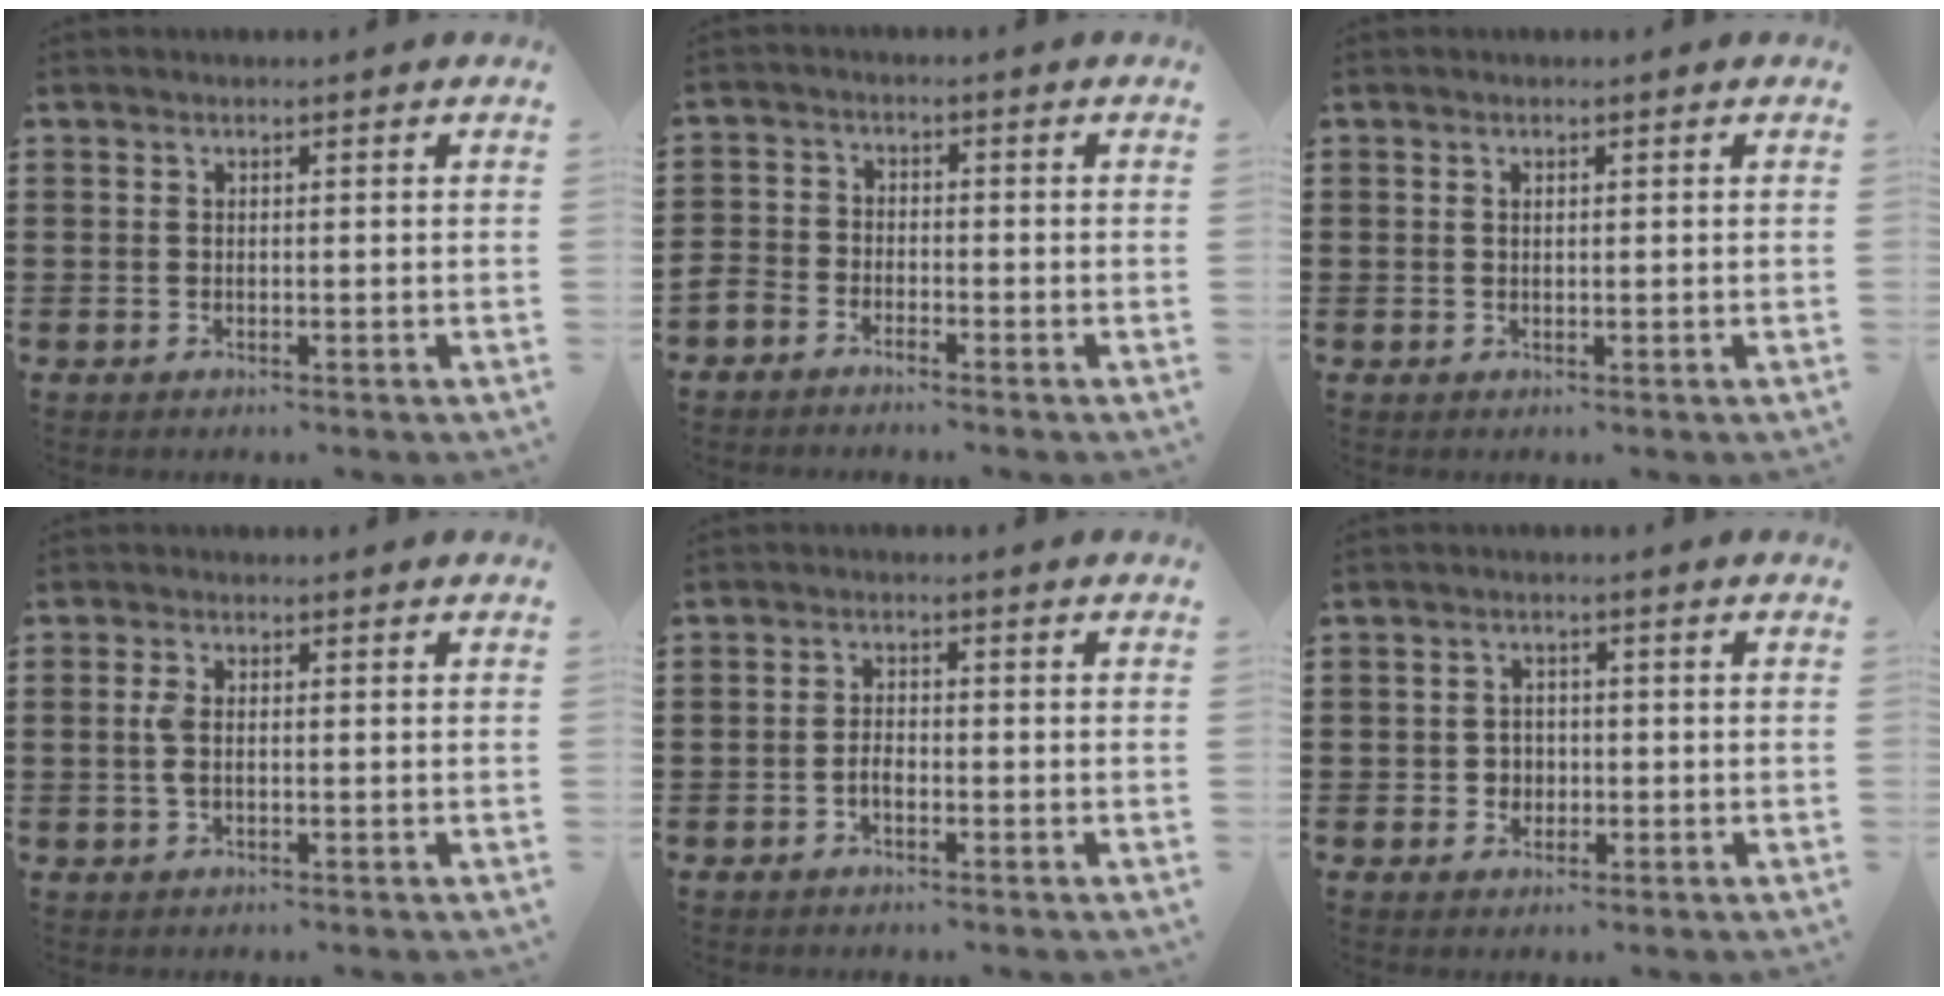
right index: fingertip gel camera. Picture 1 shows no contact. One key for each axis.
{"total": 2.9, "fx": -2.8, "fy": 0.7, "fz": 0.0, "tx": -0.021, "ty": -0.002, "tz": -0.063}
{"total": 0.6, "fx": 0.2, "fy": 0.3, "fz": 0.4, "tx": -0.011, "ty": -0.001, "tz": 0.005}
{"total": 2.6, "fx": 0.0, "fy": 1.1, "fz": 2.3, "tx": -0.061, "ty": -0.003, "tz": -0.006}
{"total": 2.0, "fx": -1.0, "fy": 0.9, "fz": 1.4, "tx": -0.028, "ty": 0.002, "tz": -0.019}
{"total": 2.3, "fx": -0.6, "fy": 2.2, "fz": 0.4, "tx": -0.016, "ty": 0.005, "tz": -0.016}